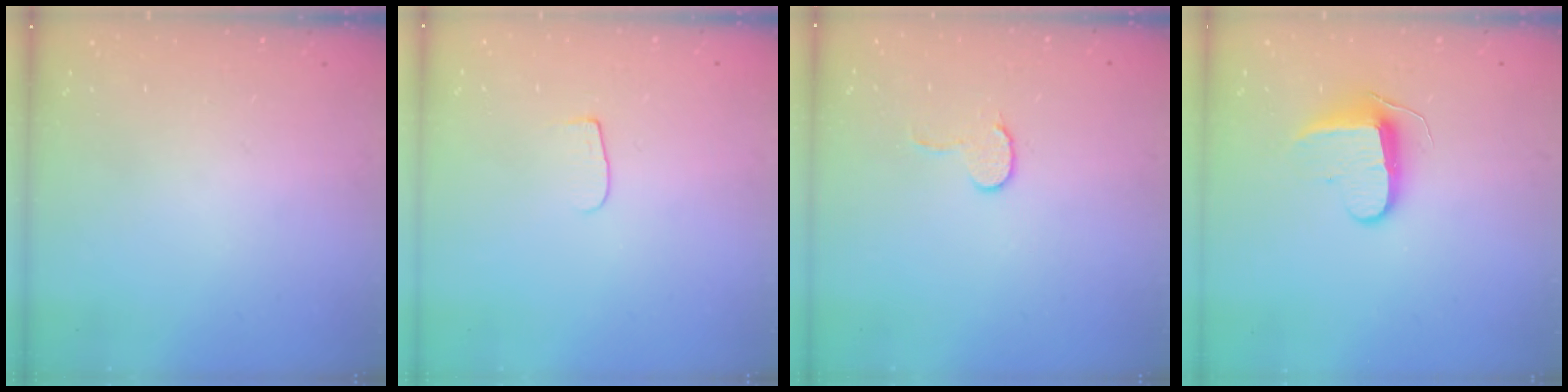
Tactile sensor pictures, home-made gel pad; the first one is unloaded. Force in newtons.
{"total": 3.8, "press": 3.8, "slide": 0.5}
{"total": 5.9, "press": 5.9, "slide": 0.5}
{"total": 9.1, "press": 9.1, "slide": 0.3}